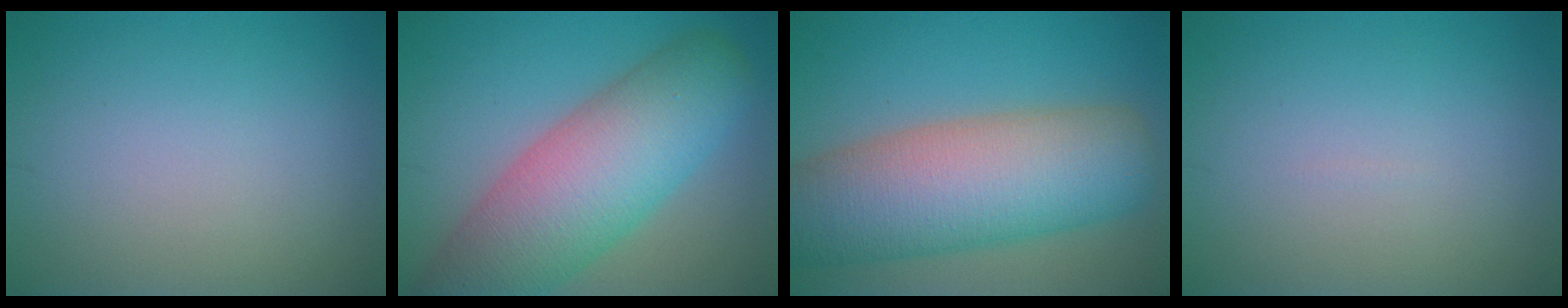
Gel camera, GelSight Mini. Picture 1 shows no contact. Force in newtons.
{"total": 10.8, "press": 10.8, "slide": 0.5}
{"total": 12.0, "press": 12.0, "slide": 0.6}
{"total": 0.0}